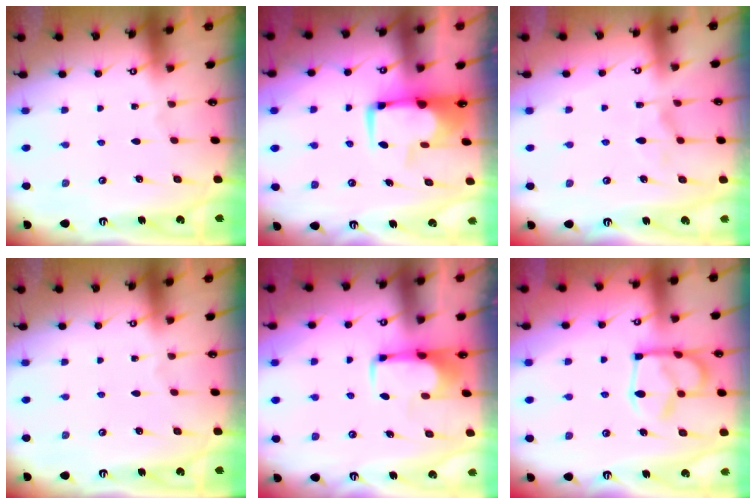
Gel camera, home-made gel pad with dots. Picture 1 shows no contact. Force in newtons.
{"total": 2.6, "press": 2.4, "slide": 1.0}
{"total": 2.3, "press": 2.1, "slide": 0.9}
{"total": 0.0}
{"total": 2.0, "press": 2.0, "slide": 0.4}
{"total": 10.1, "press": 10.0, "slide": 1.3}